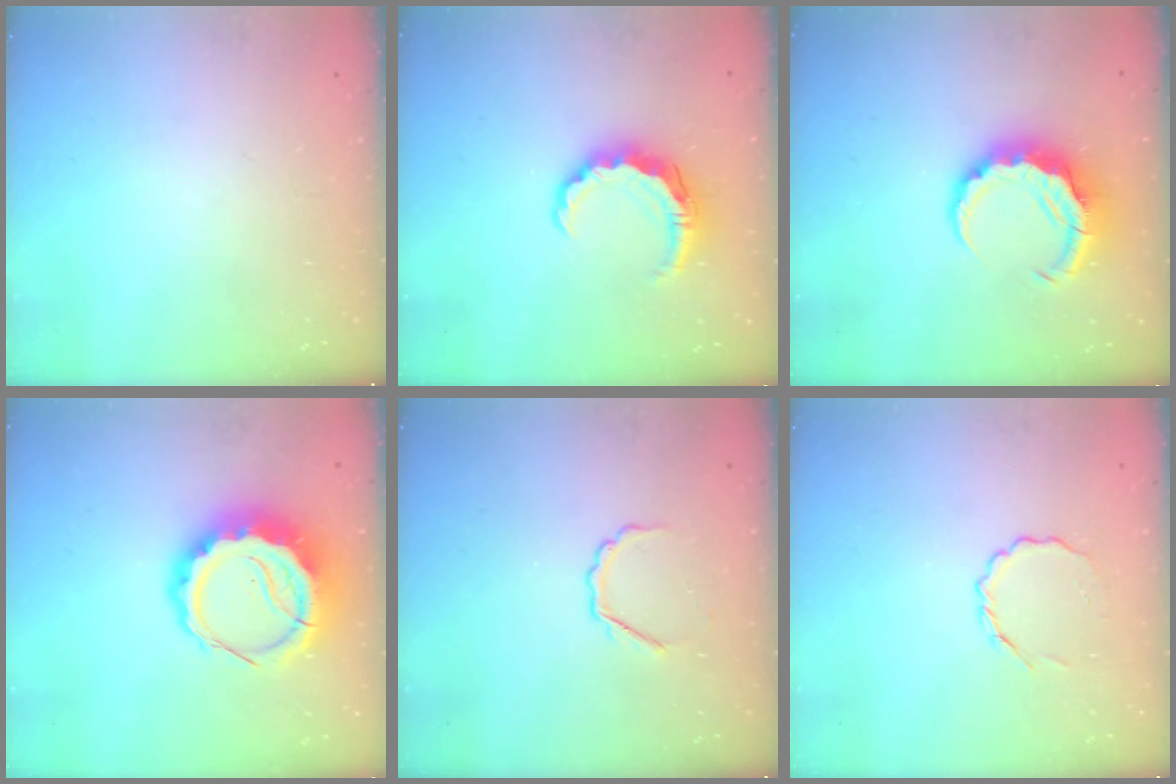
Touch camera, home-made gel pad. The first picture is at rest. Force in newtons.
{"total": 7.9, "press": 7.8, "slide": 1.3}
{"total": 8.4, "press": 8.3, "slide": 1.3}
{"total": 13.6, "press": 13.3, "slide": 2.7}
{"total": 3.8, "press": 3.8, "slide": 0.7}
{"total": 4.3, "press": 4.1, "slide": 1.4}